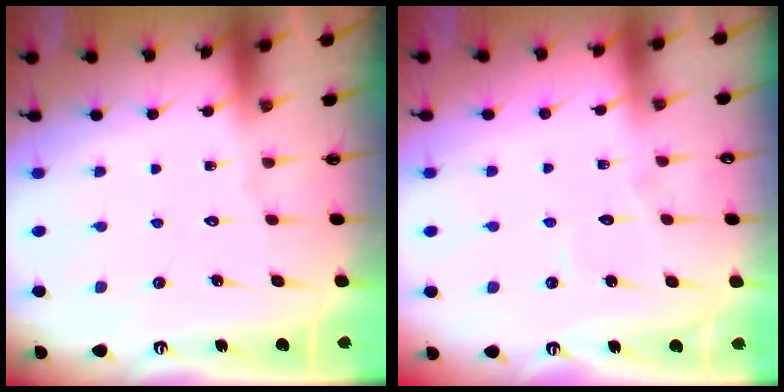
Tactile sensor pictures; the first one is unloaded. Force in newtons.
{"total": 2.7, "press": 2.7, "slide": 0.2}